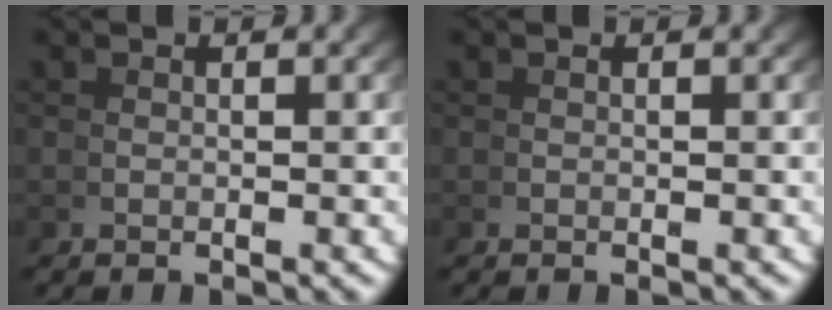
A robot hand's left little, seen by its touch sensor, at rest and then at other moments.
{"total": 0.0}